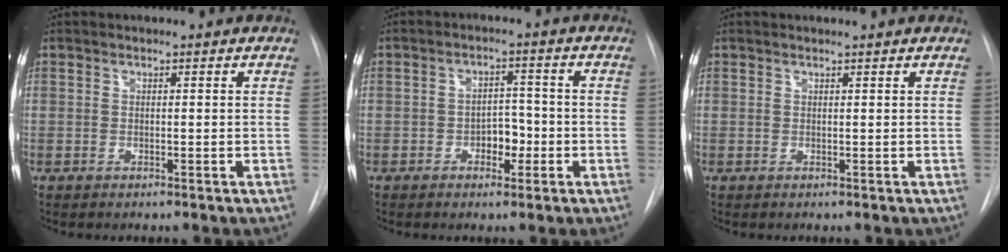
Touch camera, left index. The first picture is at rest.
{"total": 3.9, "force": [-1.5, 2.4, 2.7], "torque": [-0.033, 0.006, -0.025]}
{"total": 0.9, "force": [0.9, 0.0, 0.1], "torque": [-0.010, 0.006, 0.012]}